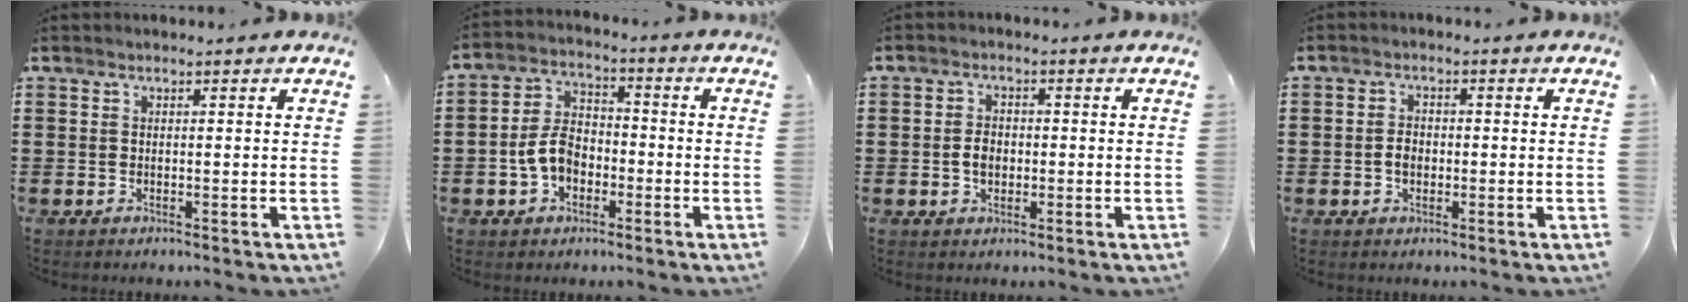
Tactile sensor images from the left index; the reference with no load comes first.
{"total": 6.4, "force": [-2.2, 4.5, 4.1], "torque": [-0.104, 0.009, -0.049]}
{"total": 2.8, "force": [-0.4, 2.0, 1.9], "torque": [-0.040, 0.004, -0.009]}
{"total": 2.4, "force": [-0.4, 1.7, 1.6], "torque": [-0.034, 0.005, -0.010]}